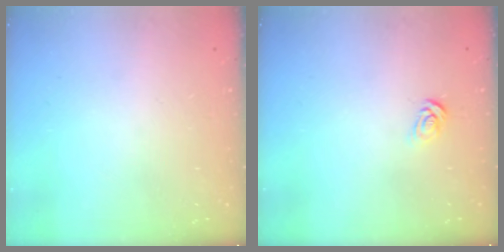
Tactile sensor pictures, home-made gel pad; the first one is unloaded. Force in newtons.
{"total": 3.7, "press": 3.7, "slide": 0.4}